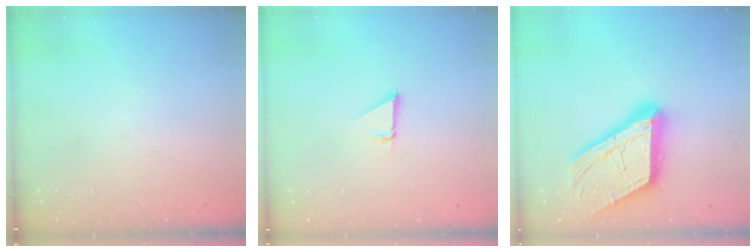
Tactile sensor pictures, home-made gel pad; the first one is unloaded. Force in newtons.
{"total": 1.0, "press": 1.0, "slide": 0.1}
{"total": 21.5, "press": 21.4, "slide": 2.5}